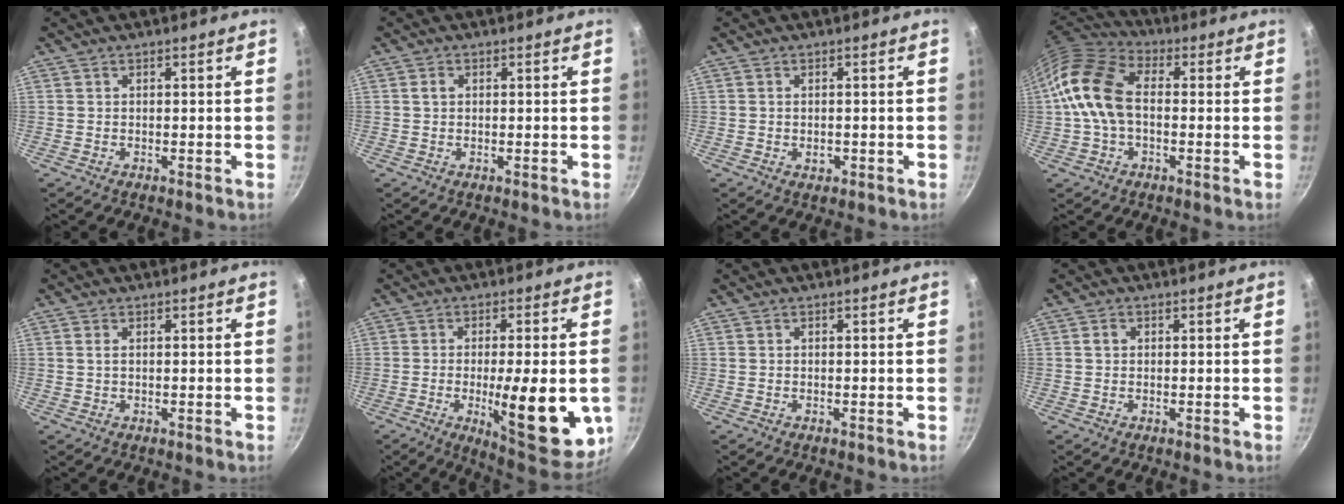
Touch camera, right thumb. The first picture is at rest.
{"total": 1.4, "force": [0.3, 1.0, 0.9], "torque": [-0.013, 0.005, 0.004]}
{"total": 1.6, "force": [-0.4, 1.2, 1.1], "torque": [-0.015, -0.001, -0.005]}
{"total": 13.2, "force": [0.0, 8.5, 10.1], "torque": [-0.180, 0.035, -0.020]}
{"total": 1.2, "force": [0.3, 0.6, 0.9], "torque": [-0.019, 0.001, 0.004]}
{"total": 18.1, "force": [-3.6, 5.4, 16.9], "torque": [-0.207, -0.003, -0.040]}
{"total": 0.0}
{"total": 1.4, "force": [0.3, 1.1, 0.8], "torque": [-0.010, 0.005, 0.004]}